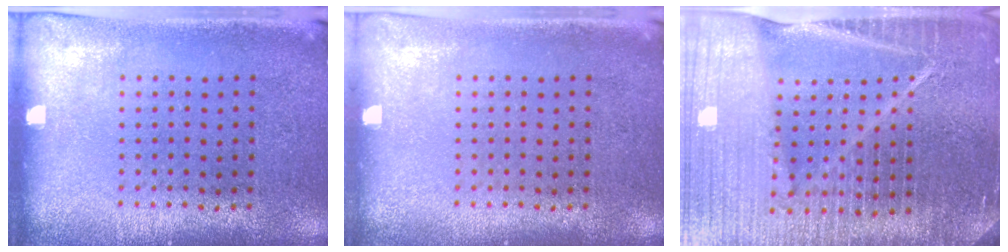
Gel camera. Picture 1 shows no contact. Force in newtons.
{"total": 0.0}
{"total": 6.4, "press": 5.5, "slide": 3.1}